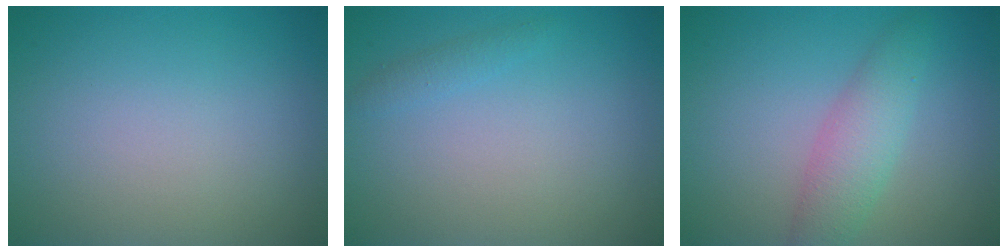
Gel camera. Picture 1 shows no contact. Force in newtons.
{"total": 0.9, "press": 0.9, "slide": 0.1}
{"total": 3.5, "press": 3.5, "slide": 0.1}